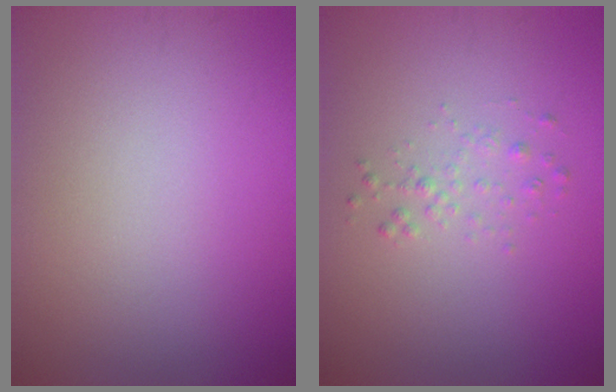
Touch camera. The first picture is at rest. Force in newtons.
{"total": 1.1, "press": 1.1, "slide": 0.1}